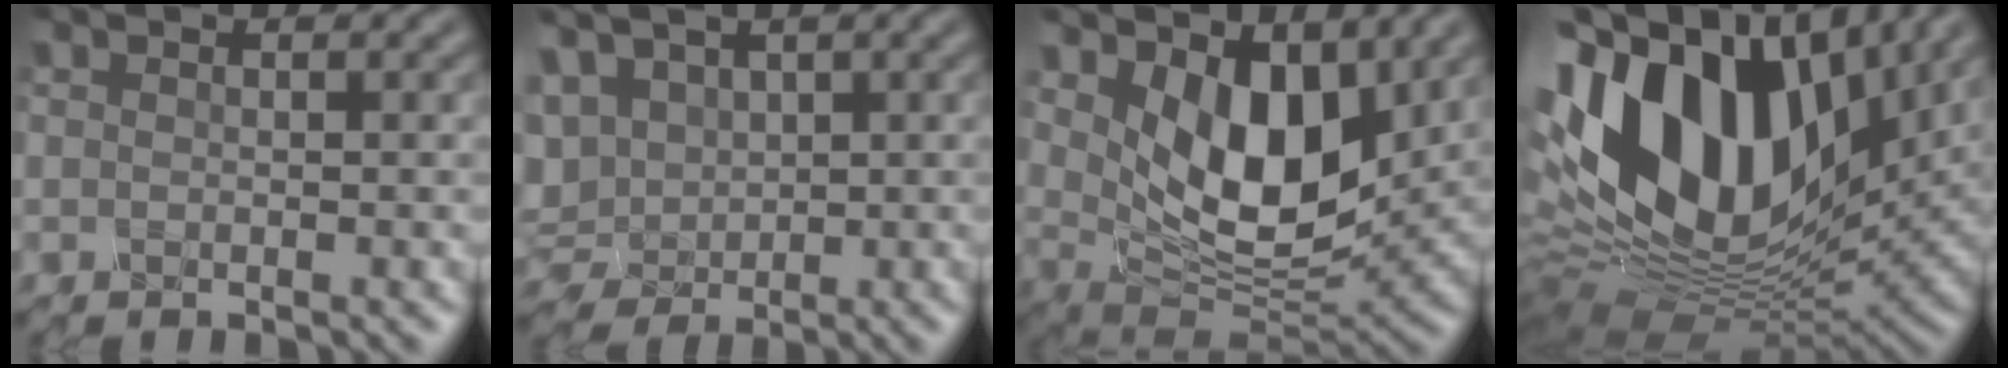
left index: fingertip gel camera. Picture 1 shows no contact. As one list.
[{"total": 5.5, "force": [2.2, 4.1, 3.0], "torque": [-0.097, 0.021, 0.057]}, {"total": 7.2, "force": [2.4, 4.1, 5.3], "torque": [-0.102, -0.024, 0.049]}, {"total": 17.1, "force": [3.9, 10.9, 12.7], "torque": [-0.275, 0.014, 0.069]}]